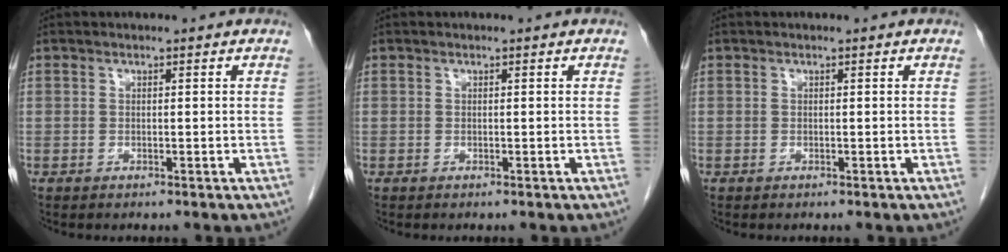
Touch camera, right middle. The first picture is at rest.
{"total": 0.0}
{"total": 0.0}